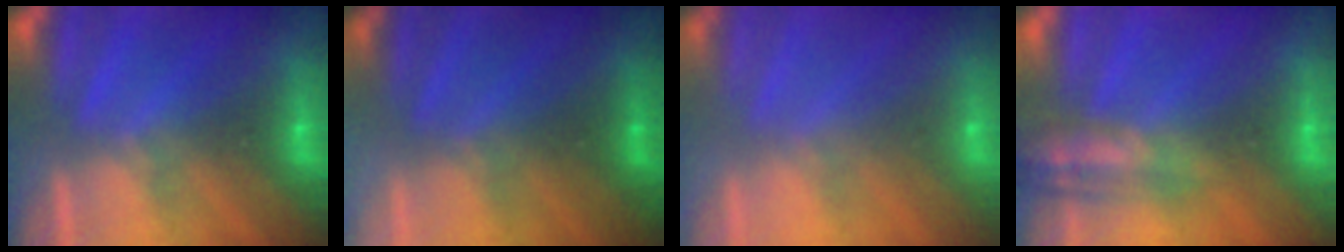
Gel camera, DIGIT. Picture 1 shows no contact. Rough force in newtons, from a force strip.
{"total": 2.7}
{"total": 2.2}
{"total": 2.6}